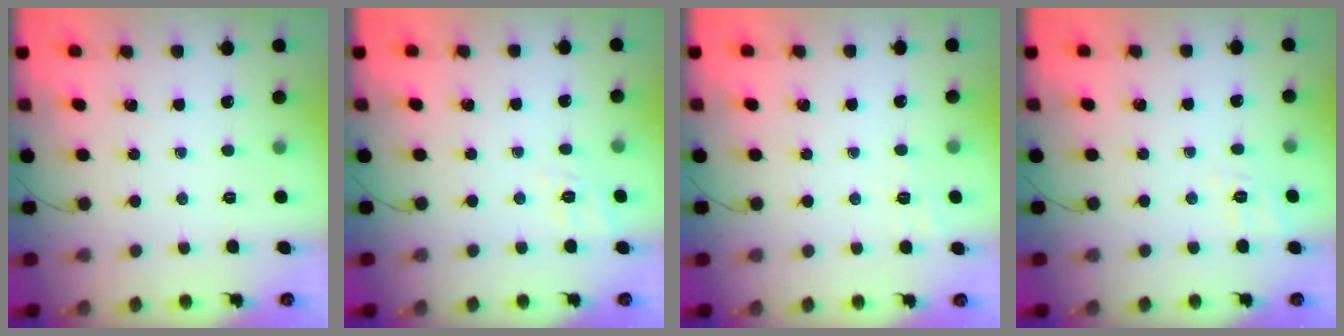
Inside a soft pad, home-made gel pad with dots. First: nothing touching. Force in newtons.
{"total": 2.0, "press": 0.4, "slide": 2.0}
{"total": 1.9, "press": 0.0, "slide": 1.9}
{"total": 2.0, "press": 0.4, "slide": 2.0}